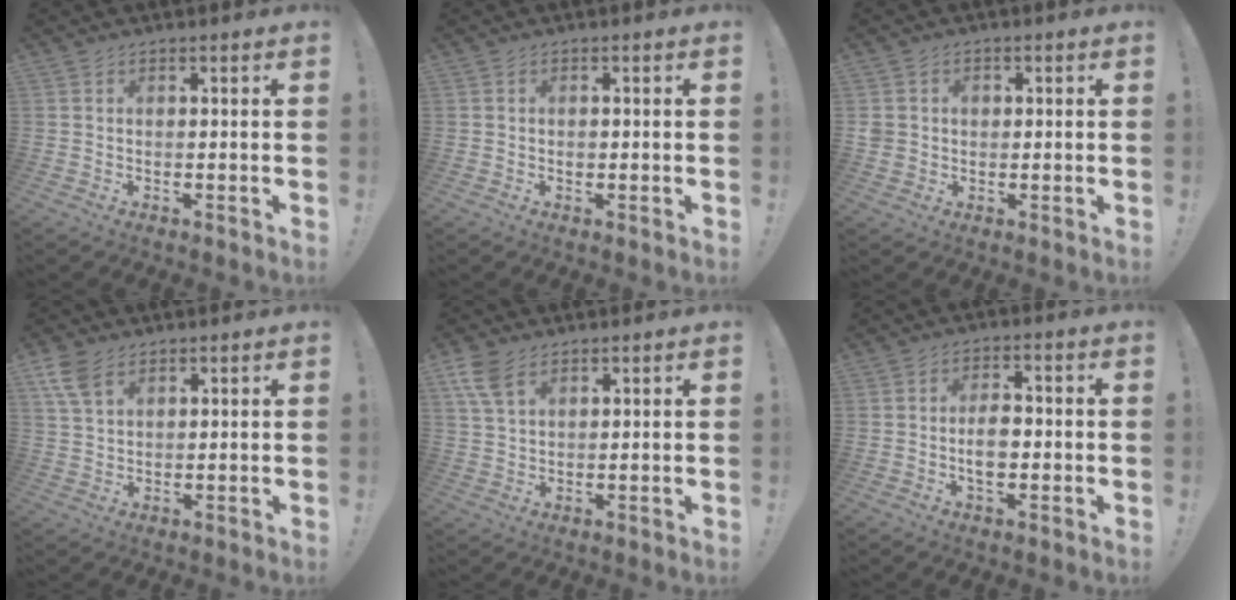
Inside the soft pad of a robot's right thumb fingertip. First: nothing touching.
{"total": 1.0, "force": [-0.3, 0.9, 0.3], "torque": [-0.001, 0.000, -0.007]}
{"total": 3.4, "force": [0.0, 3.2, 1.2], "torque": [-0.029, 0.004, -0.001]}
{"total": 6.7, "force": [3.9, 3.6, 4.1], "torque": [-0.069, -0.009, 0.076]}
{"total": 7.0, "force": [4.0, 3.8, 4.4], "torque": [-0.075, -0.011, 0.079]}
{"total": 5.9, "force": [-1.2, 3.6, 4.5], "torque": [-0.066, 0.004, -0.025]}